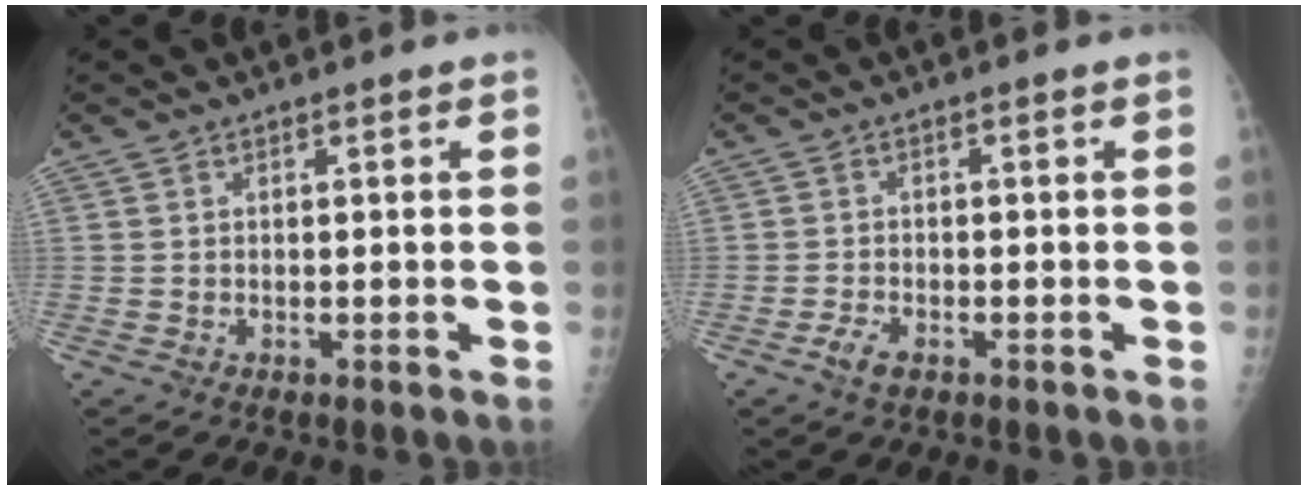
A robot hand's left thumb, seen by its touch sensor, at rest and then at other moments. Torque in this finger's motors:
{"motor_torque": [-0.08, 0.07, 0.13, 0.08, 0.00]}